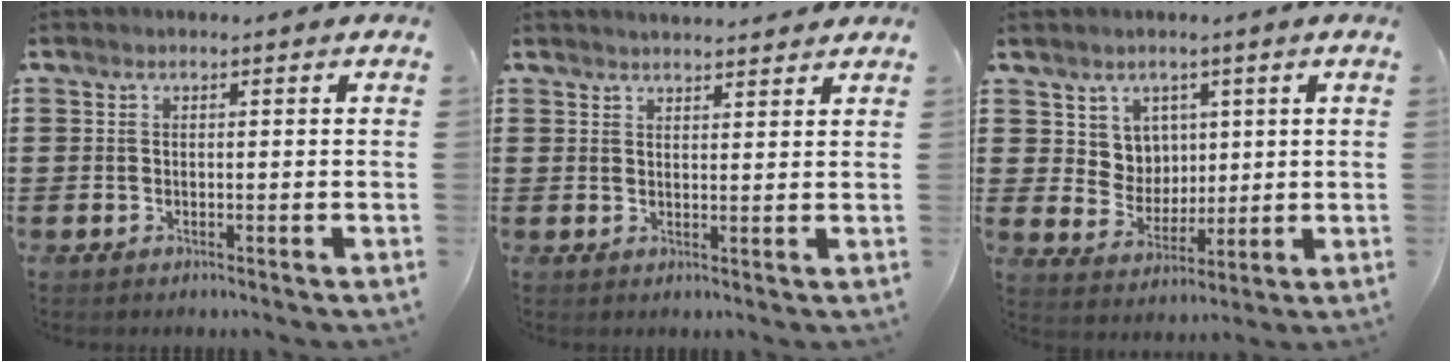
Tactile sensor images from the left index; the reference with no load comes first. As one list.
[{"total": 2.0, "force": [2.0, -0.1, 0.0], "torque": [-0.004, -0.001, 0.039]}, {"total": 5.4, "force": [2.7, 4.6, 0.8], "torque": [-0.034, 0.000, 0.049]}]